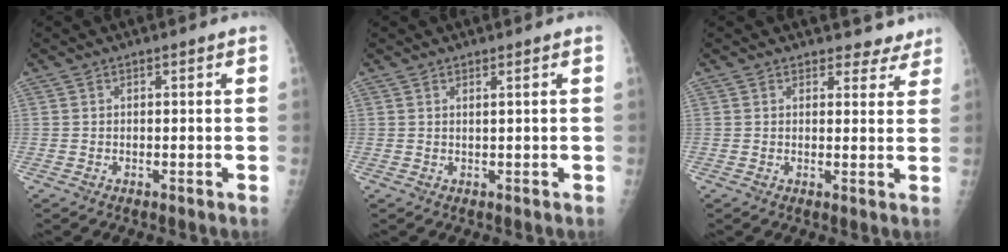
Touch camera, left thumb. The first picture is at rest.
{"total": 0.7, "force": [0.3, -0.3, 0.6], "torque": [-0.019, -0.005, 0.009]}
{"total": 4.6, "force": [4.1, 2.1, -0.1], "torque": [0.038, -0.025, 0.032]}